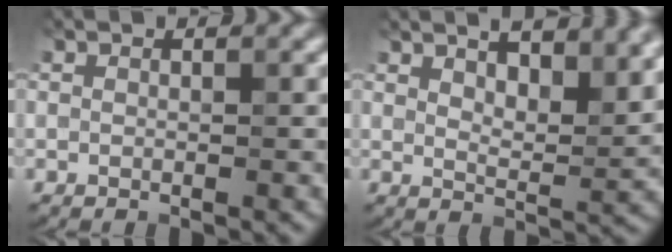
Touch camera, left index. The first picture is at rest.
{"total": 7.6, "force": [4.7, 2.7, 5.4], "torque": [-0.057, 0.013, 0.060]}